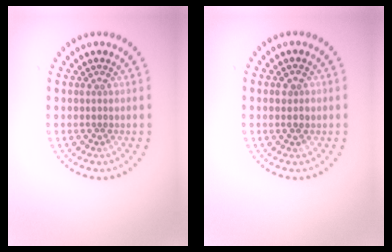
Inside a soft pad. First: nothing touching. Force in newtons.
{"total": 1.4, "press": 1.4, "slide": 0.2}